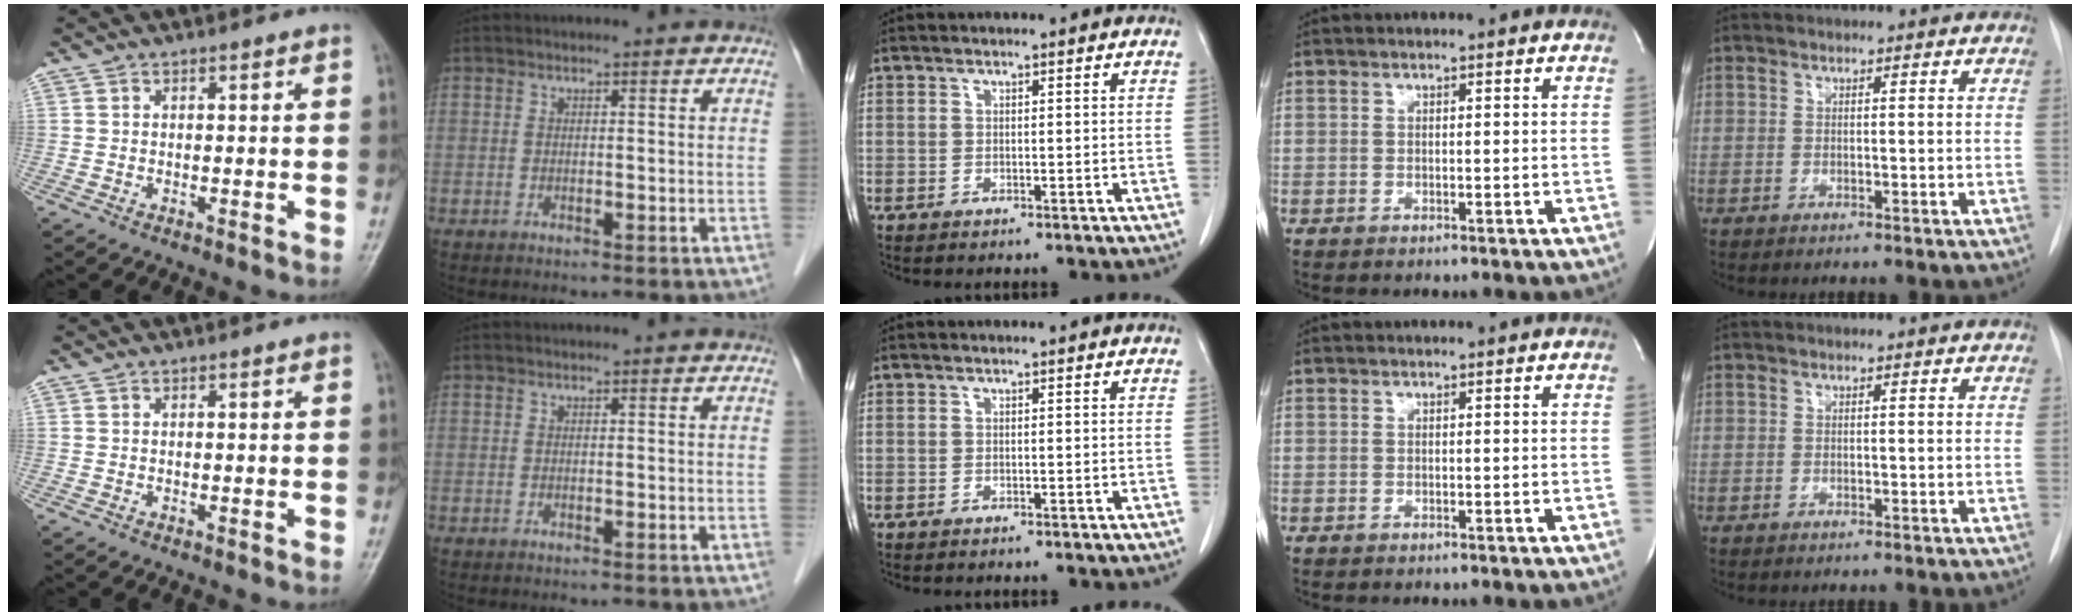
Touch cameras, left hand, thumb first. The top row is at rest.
{}